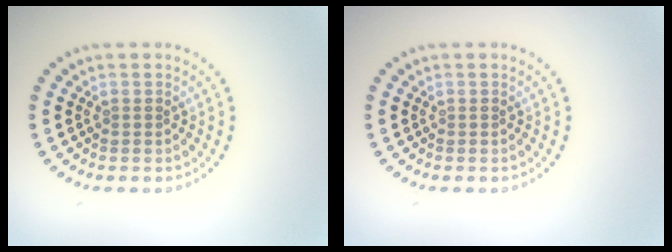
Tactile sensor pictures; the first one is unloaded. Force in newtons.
{"total": 0.0}